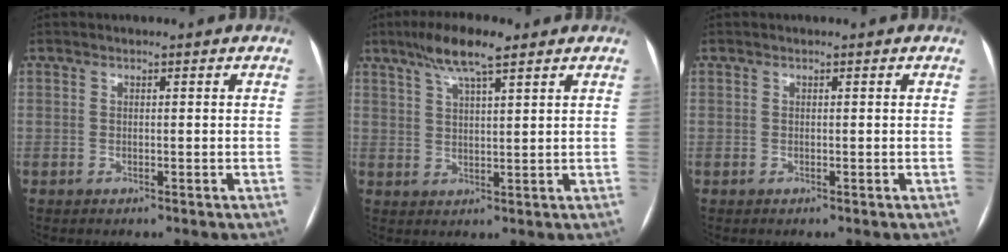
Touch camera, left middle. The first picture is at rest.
{"total": 7.3, "force": [5.0, 0.9, 5.3], "torque": [-0.103, 0.014, 0.087]}
{"total": 0.0}